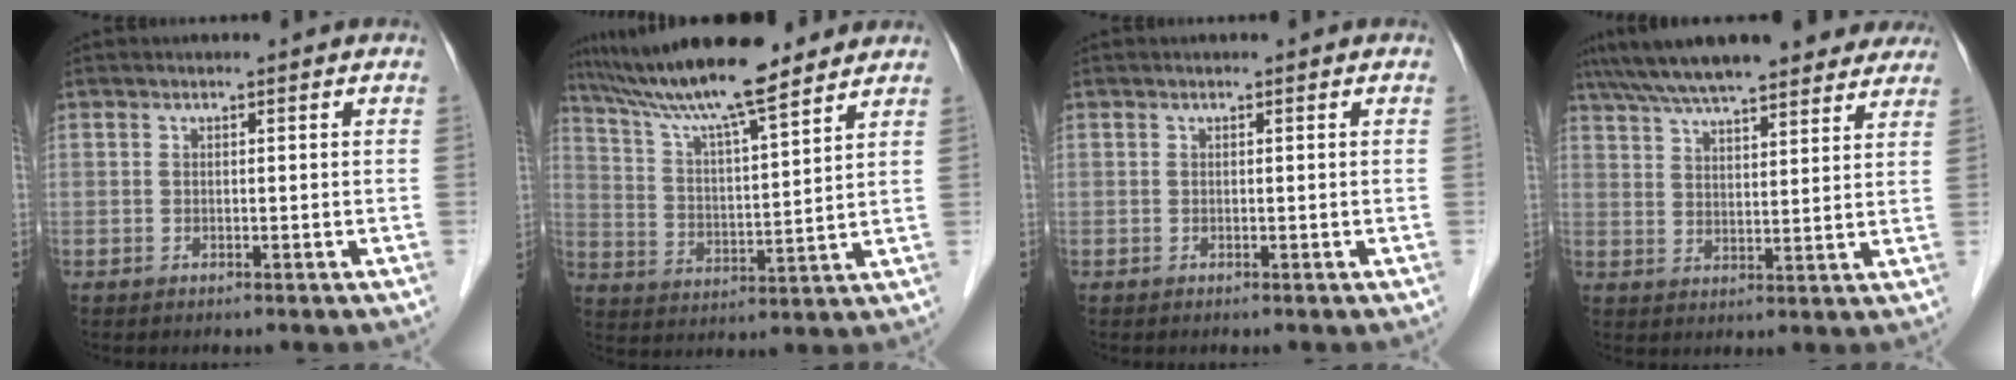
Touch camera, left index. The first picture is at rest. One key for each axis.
{"total": 14.8, "fx": 12.5, "fy": 1.0, "fz": 7.9, "tx": -0.140, "ty": 0.016, "tz": 0.216}
{"total": 0.0}
{"total": 20.9, "fx": 17.8, "fy": 4.8, "fz": 10.0, "tx": -0.169, "ty": 0.046, "tz": 0.248}